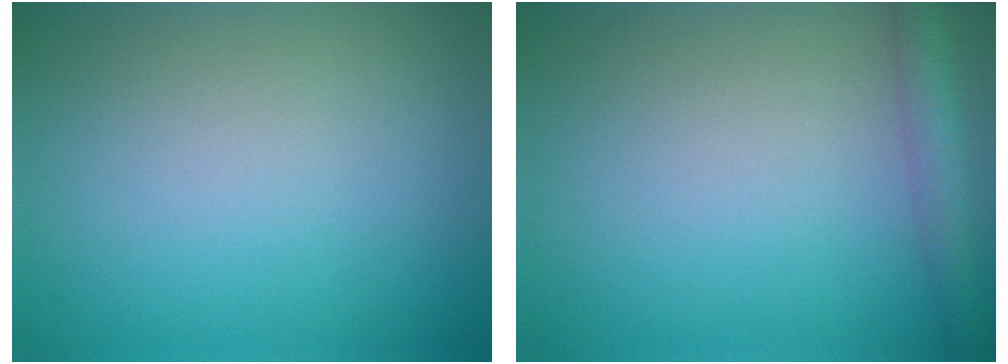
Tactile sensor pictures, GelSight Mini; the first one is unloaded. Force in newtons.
{"total": 2.8, "press": 2.8, "slide": 0.1}